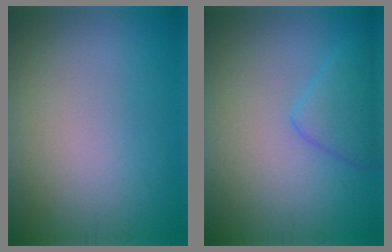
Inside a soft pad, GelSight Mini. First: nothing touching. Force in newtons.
{"total": 2.8, "press": 2.8, "slide": 0.1}